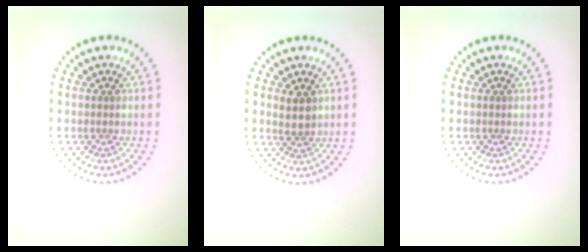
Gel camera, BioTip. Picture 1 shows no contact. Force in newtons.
{"total": 1.9, "press": 1.7, "slide": 0.8}
{"total": 0.0}